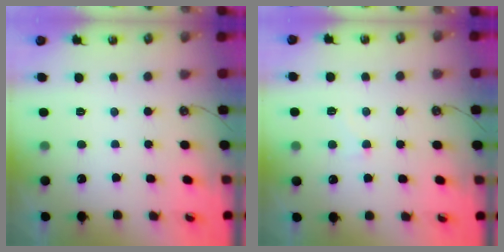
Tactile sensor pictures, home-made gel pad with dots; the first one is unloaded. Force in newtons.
{"total": 3.4, "press": 3.3, "slide": 0.8}